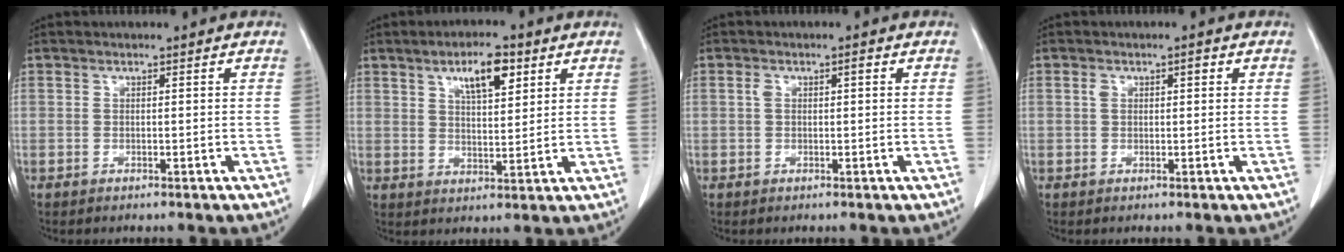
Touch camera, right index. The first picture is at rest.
{"total": 7.2, "force": [3.8, 2.2, 5.7], "torque": [-0.097, 0.004, 0.064]}
{"total": 2.1, "force": [0.6, 1.0, 1.7], "torque": [-0.035, 0.017, 0.012]}
{"total": 2.3, "force": [0.8, 1.2, 1.8], "torque": [-0.033, 0.016, 0.015]}